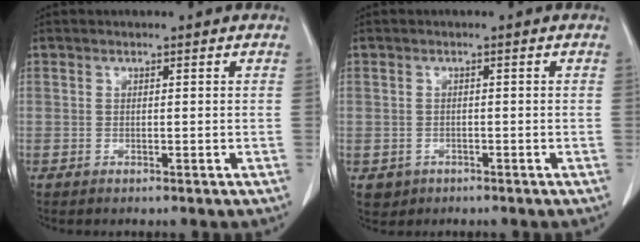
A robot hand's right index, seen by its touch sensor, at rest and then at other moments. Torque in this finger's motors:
{"motor_torque": [-0.19, 0.06, -0.44, -0.14]}